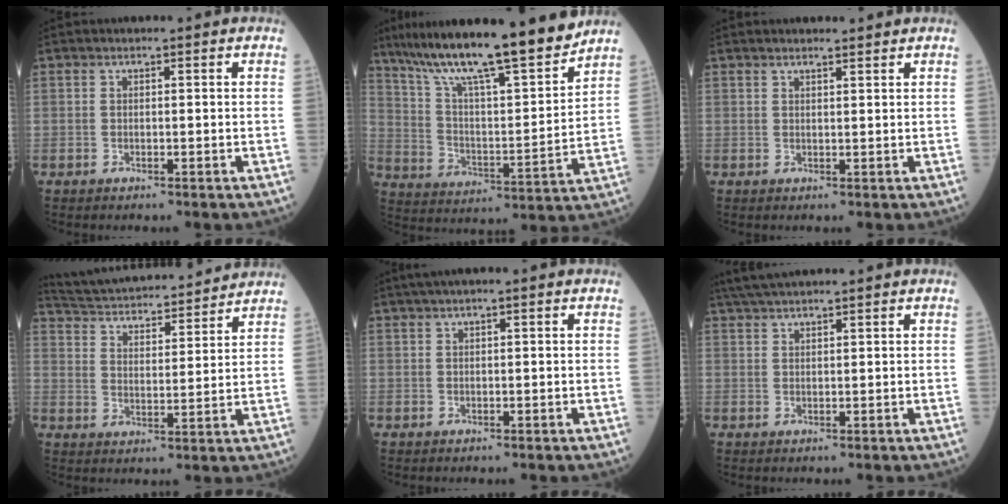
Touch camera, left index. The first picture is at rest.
{"total": 19.4, "force": [16.4, 0.7, 10.3], "torque": [-0.171, -0.005, 0.269]}
{"total": 2.4, "force": [2.3, 0.0, 0.7], "torque": [-0.010, 0.007, 0.031]}
{"total": 18.8, "force": [17.6, 2.7, 6.1], "torque": [-0.105, 0.024, 0.262]}
{"total": 2.0, "force": [1.1, -0.1, 1.6], "torque": [-0.036, 0.015, 0.021]}
{"total": 4.4, "force": [3.9, -0.3, 2.0], "torque": [-0.039, 0.026, 0.076]}